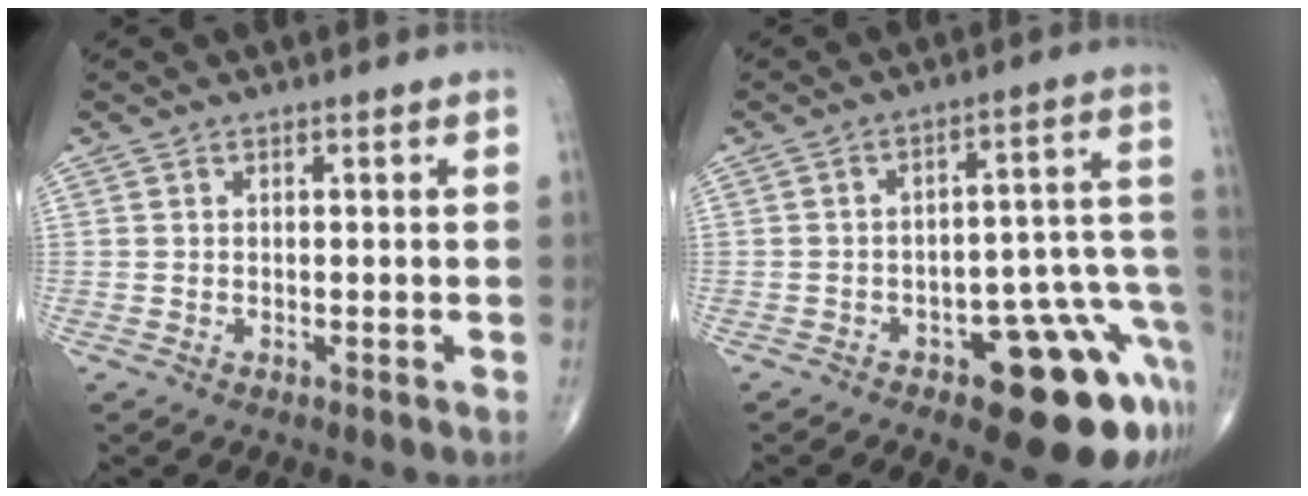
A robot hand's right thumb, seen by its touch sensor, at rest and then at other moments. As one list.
[{"total": 16.4, "force": [-7.9, 6.5, 12.9], "torque": [-0.075, 0.075, -0.094]}]